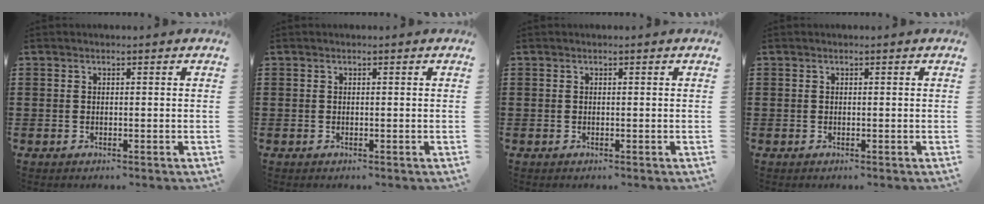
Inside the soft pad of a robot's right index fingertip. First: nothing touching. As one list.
[{"total": 0.0}, {"total": 0.0}, {"total": 0.0}]